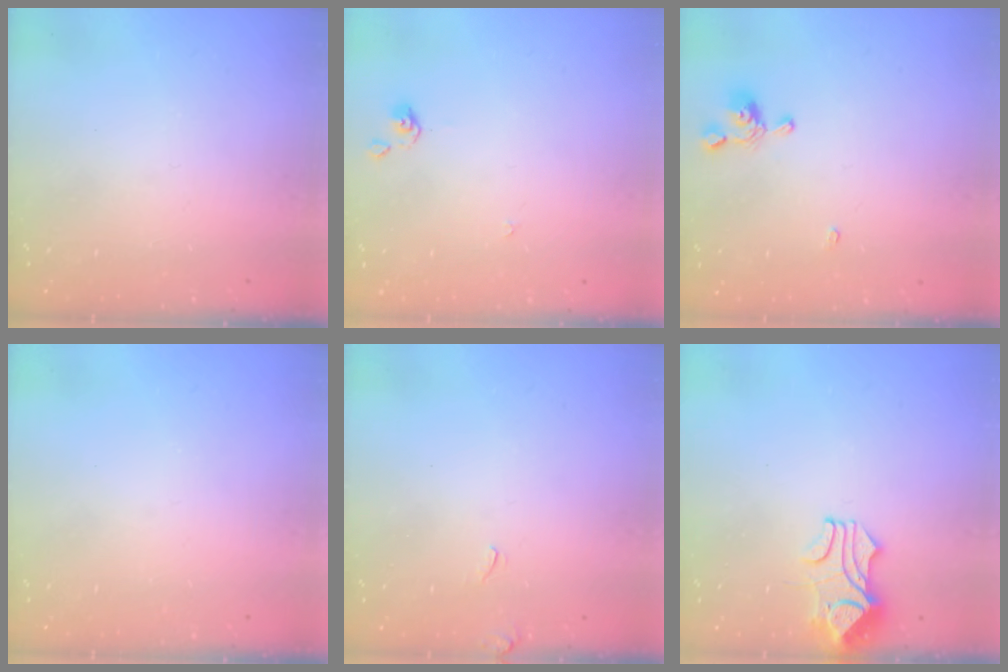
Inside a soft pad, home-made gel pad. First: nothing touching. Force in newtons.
{"total": 1.1, "press": 1.0, "slide": 0.4}
{"total": 2.6, "press": 2.6, "slide": 0.3}
{"total": 0.0}
{"total": 3.7, "press": 3.7, "slide": 0.5}
{"total": 1.7, "press": 1.3, "slide": 1.1}